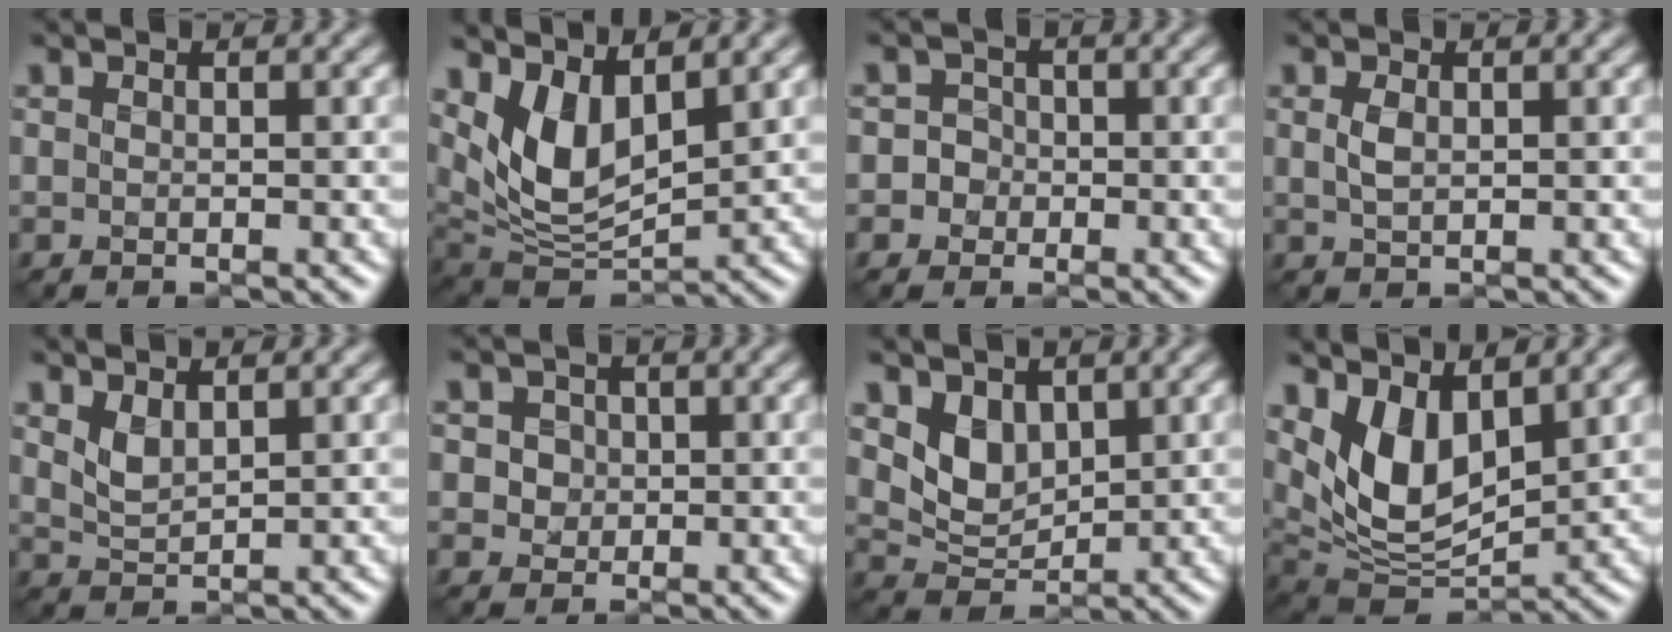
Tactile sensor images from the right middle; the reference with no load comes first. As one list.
[{"total": 6.5, "force": [2.4, 3.3, 5.0], "torque": [-0.103, -0.016, 0.044]}, {"total": 2.4, "force": [-0.5, 2.3, 0.5], "torque": [0.015, 0.009, -0.019]}, {"total": 1.3, "force": [0.0, 0.7, 1.1], "torque": [-0.027, -0.001, 0.003]}, {"total": 1.8, "force": [0.9, 0.8, 1.3], "torque": [-0.032, -0.007, 0.022]}, {"total": 3.0, "force": [0.9, 2.5, 1.4], "torque": [-0.032, 0.007, 0.014]}, {"total": 3.4, "force": [1.5, 2.4, 1.9], "torque": [-0.044, -0.013, 0.023]}, {"total": 6.9, "force": [2.3, 3.8, 5.3], "torque": [-0.106, -0.018, 0.039]}]